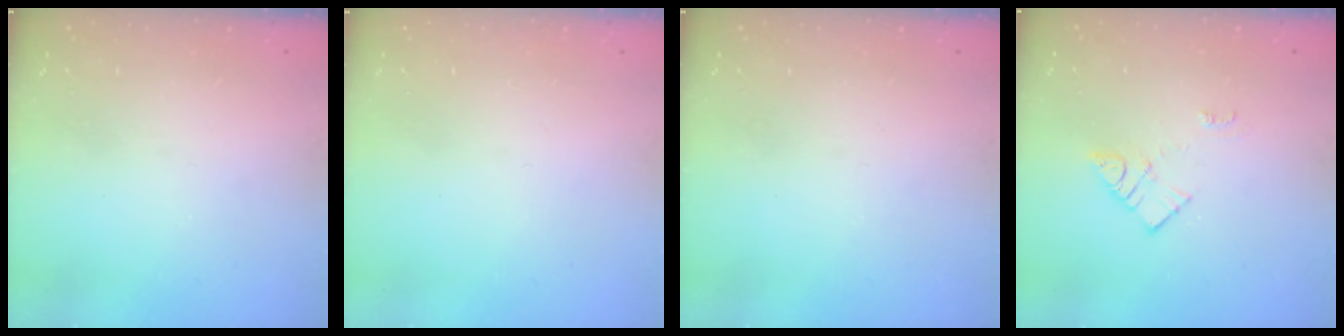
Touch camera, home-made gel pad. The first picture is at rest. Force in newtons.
{"total": 1.6, "press": 1.6, "slide": 0.1}
{"total": 0.0}
{"total": 8.5, "press": 8.5, "slide": 0.6}